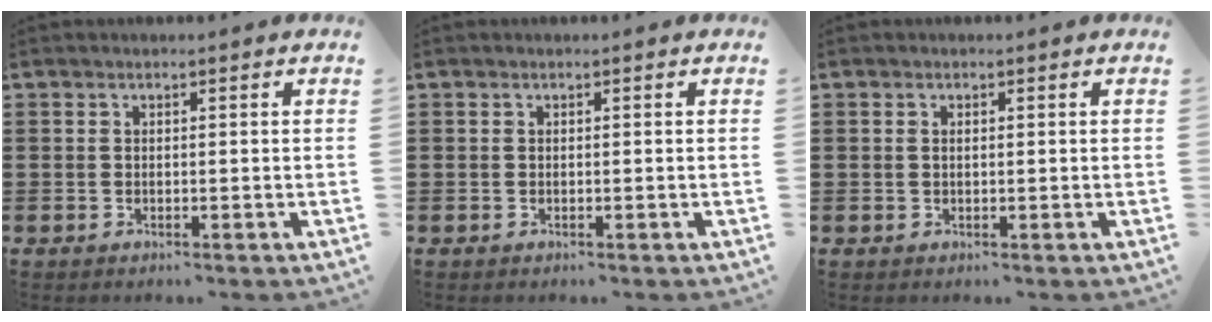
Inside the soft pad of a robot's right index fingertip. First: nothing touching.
{"total": 0.0}
{"total": 0.6, "force": [0.1, 0.3, 0.5], "torque": [-0.012, 0.001, 0.002]}